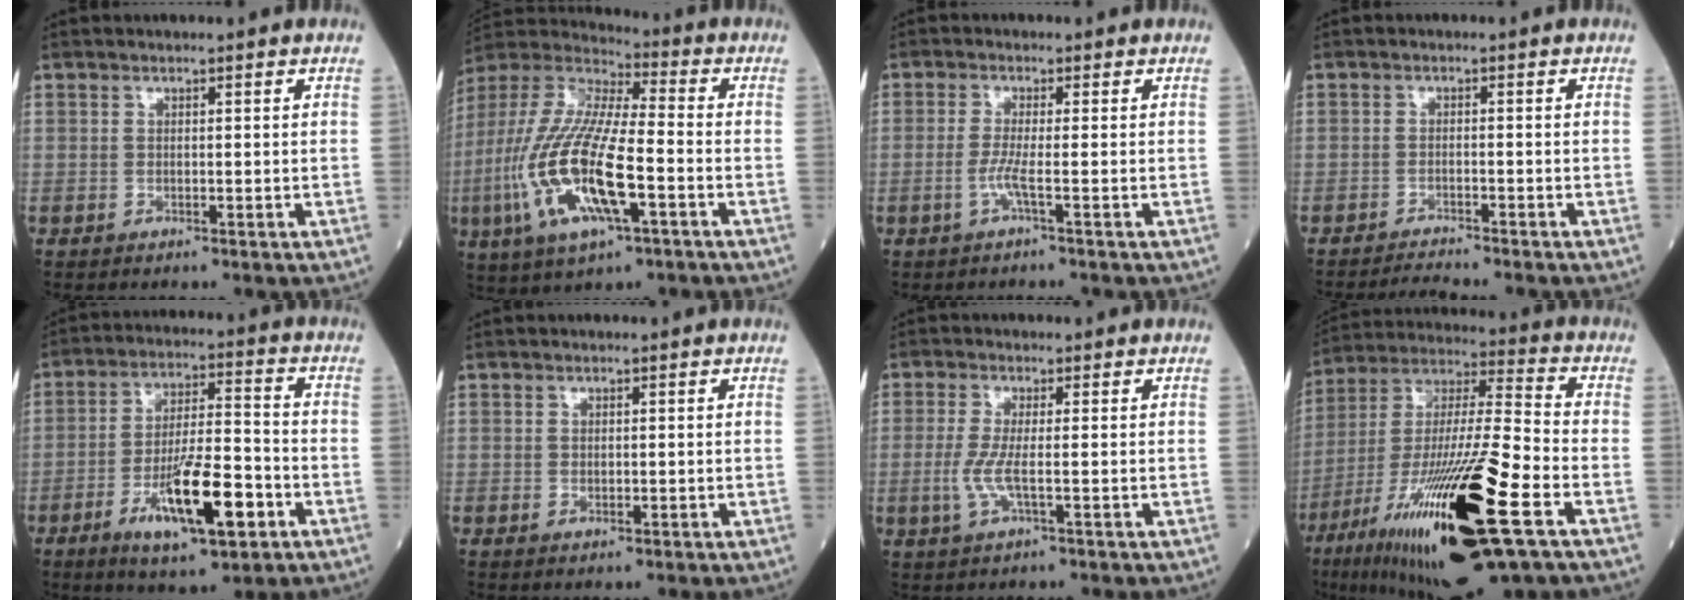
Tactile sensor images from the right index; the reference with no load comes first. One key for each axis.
{"total": 19.3, "fx": -5.4, "fy": 4.5, "fz": 17.9, "tx": -0.395, "ty": -0.019, "tz": -0.099}
{"total": 2.4, "fx": -1.0, "fy": -0.5, "fz": 2.1, "tx": -0.049, "ty": -0.004, "tz": -0.024}
{"total": 3.2, "fx": -3.0, "fy": -0.9, "fz": 0.5, "tx": -0.012, "ty": -0.015, "tz": -0.050}
{"total": 13.4, "fx": -5.6, "fy": 2.8, "fz": 11.9, "tx": -0.209, "ty": -0.009, "tz": -0.091}
{"total": 0.9, "fx": -0.1, "fy": 0.6, "fz": 0.6, "tx": -0.008, "ty": -0.002, "tz": -0.003}
{"total": 4.2, "fx": -0.9, "fy": 0.8, "fz": 4.0, "tx": -0.096, "ty": -0.007, "tz": -0.019}
{"total": 27.6, "fx": -11.9, "fy": 3.9, "fz": 24.6, "tx": -0.459, "ty": -0.050, "tz": -0.204}